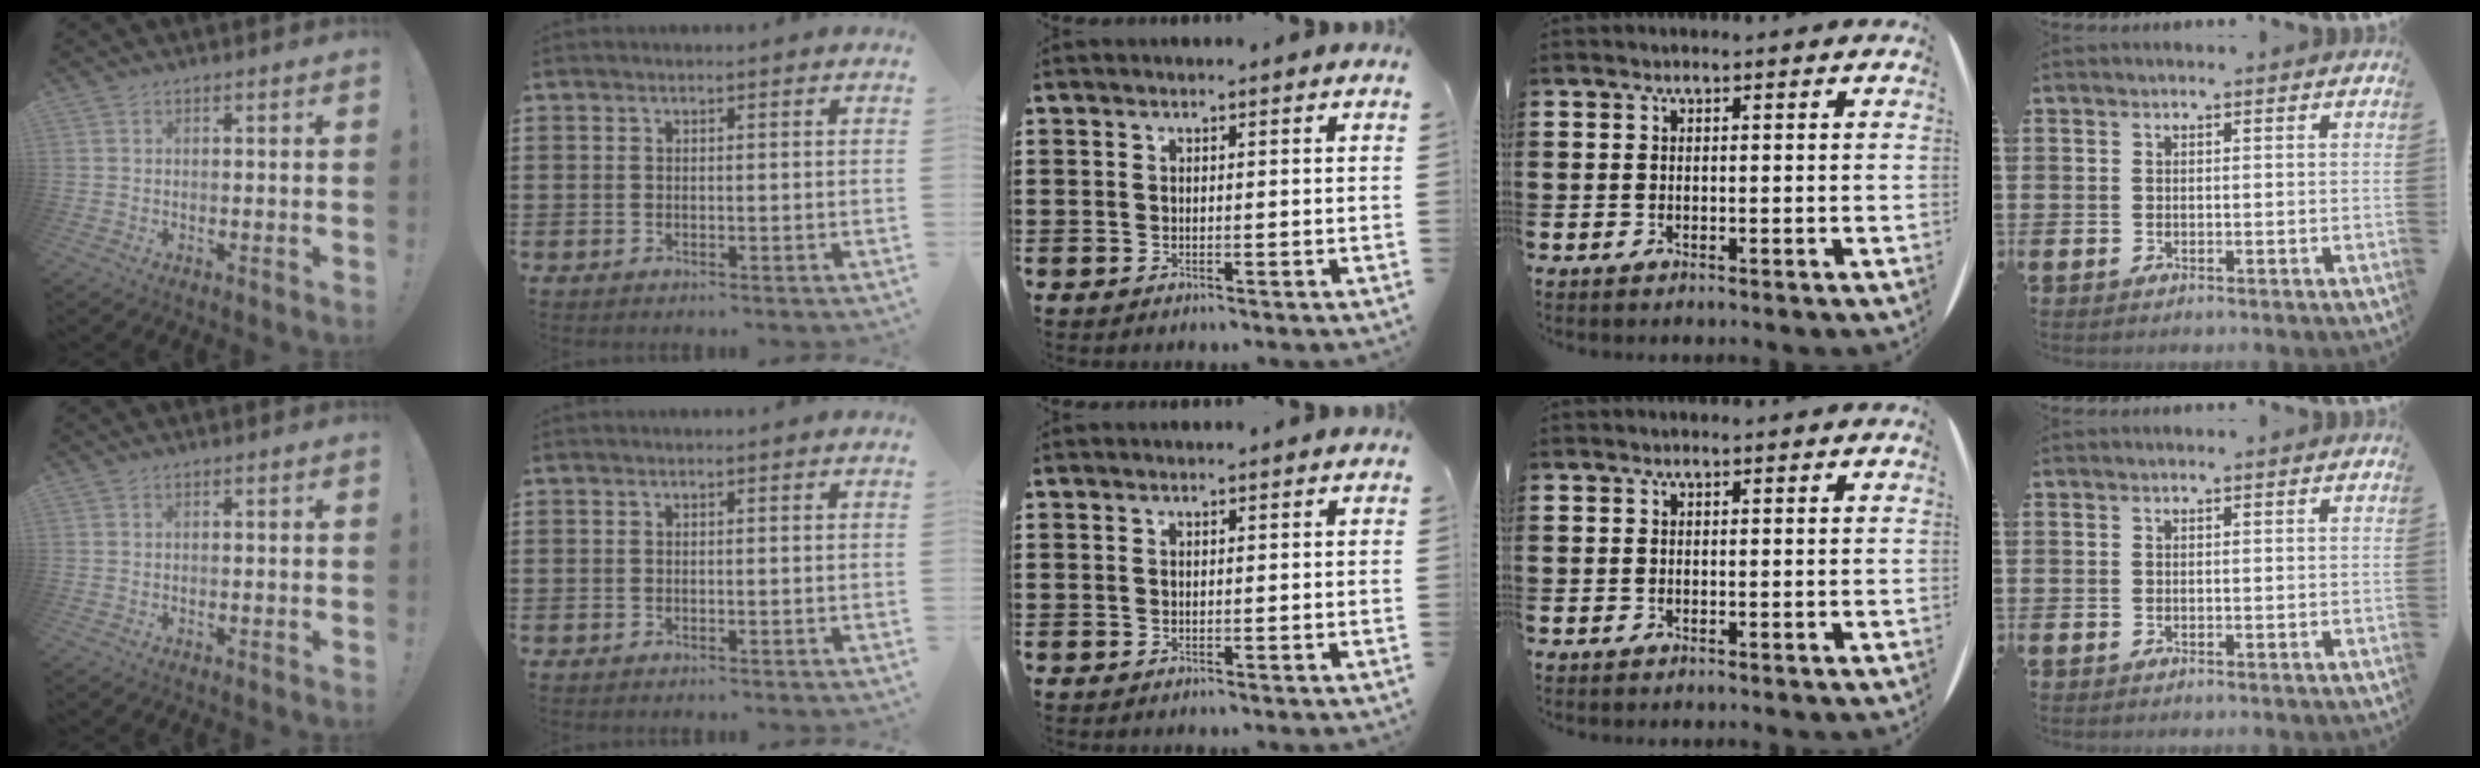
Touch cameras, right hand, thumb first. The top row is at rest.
{}